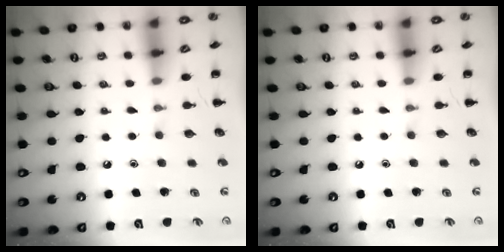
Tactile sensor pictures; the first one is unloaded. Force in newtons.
{"total": 0.0}